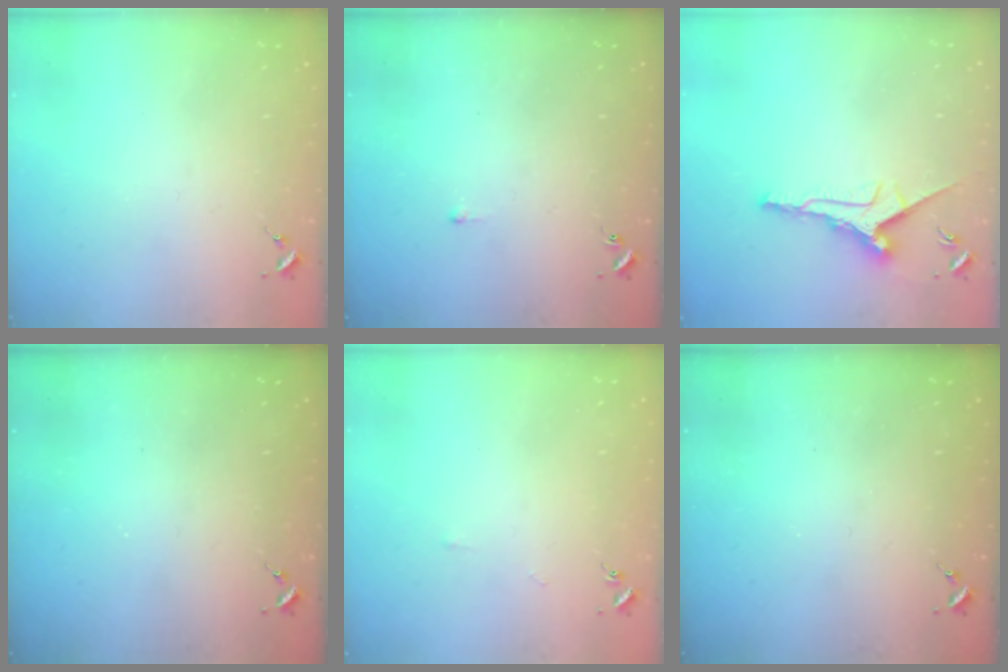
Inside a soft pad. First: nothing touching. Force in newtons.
{"total": 1.8, "press": 1.8, "slide": 0.3}
{"total": 9.6, "press": 9.6, "slide": 0.1}
{"total": 0.0}
{"total": 1.7, "press": 1.7, "slide": 0.3}
{"total": 0.0}